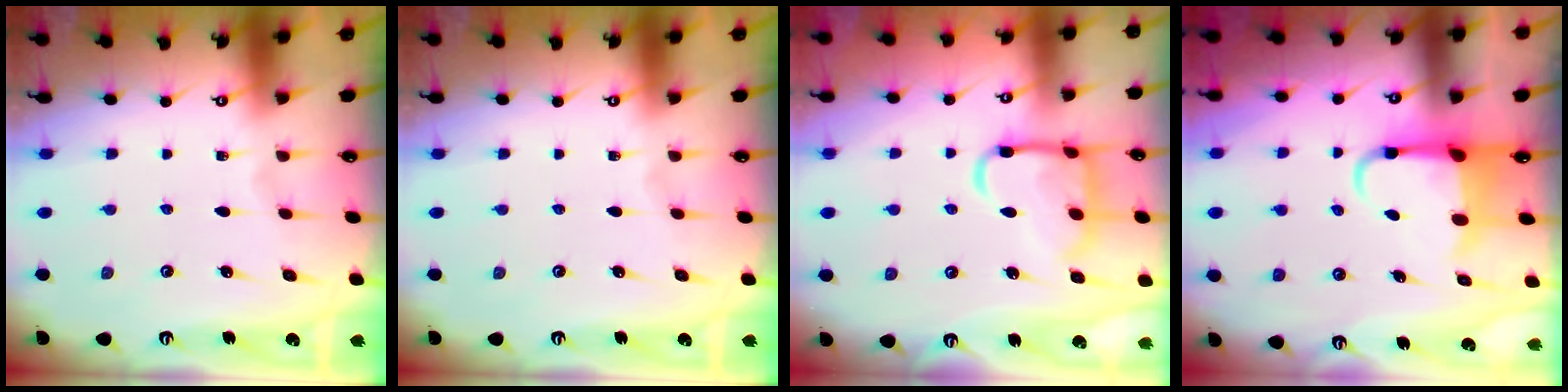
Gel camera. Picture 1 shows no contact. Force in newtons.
{"total": 0.0}
{"total": 12.4, "press": 12.4, "slide": 0.8}
{"total": 5.1, "press": 5.0, "slide": 1.1}